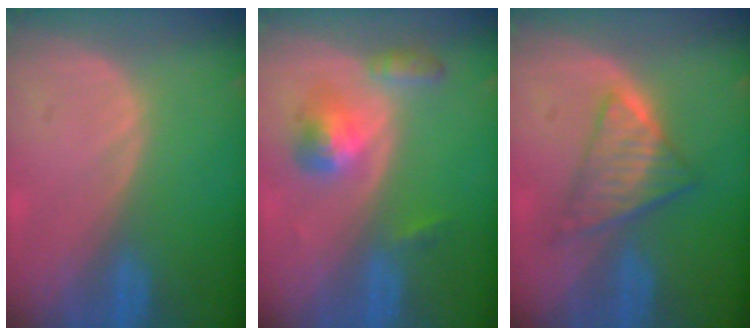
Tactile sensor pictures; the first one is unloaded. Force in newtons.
{"total": 5.4, "press": 5.0, "slide": 2.2}
{"total": 6.3, "press": 5.7, "slide": 2.7}